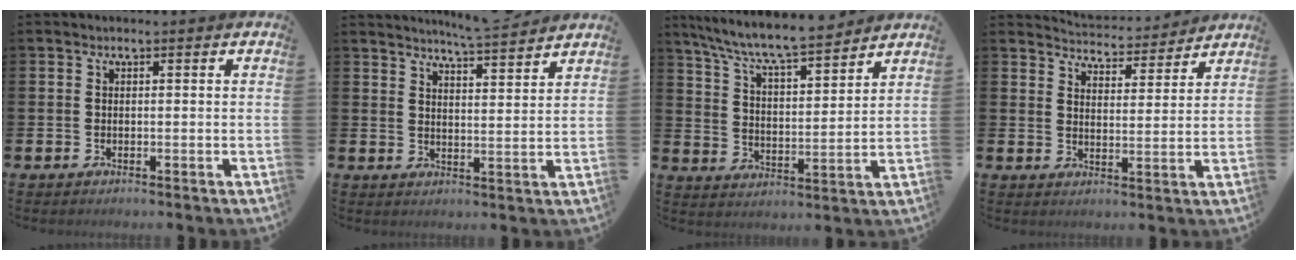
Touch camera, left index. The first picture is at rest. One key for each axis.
{"total": 5.3, "fx": 5.2, "fy": -0.7, "fz": 0.7, "tx": -0.023, "ty": -0.036, "tz": 0.091}
{"total": 8.4, "fx": 7.9, "fy": 0.8, "fz": 2.8, "tx": -0.087, "ty": -0.055, "tz": 0.138}
{"total": 4.7, "fx": 4.6, "fy": 0.6, "fz": -0.1, "tx": -0.010, "ty": -0.040, "tz": 0.078}